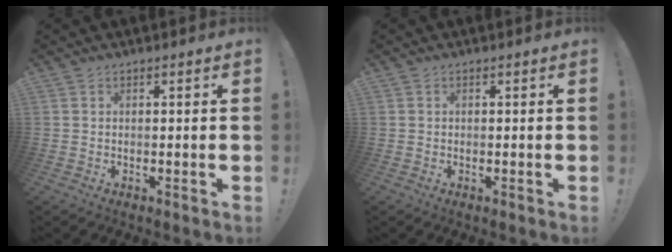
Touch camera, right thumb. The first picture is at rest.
{"total": 0.0}